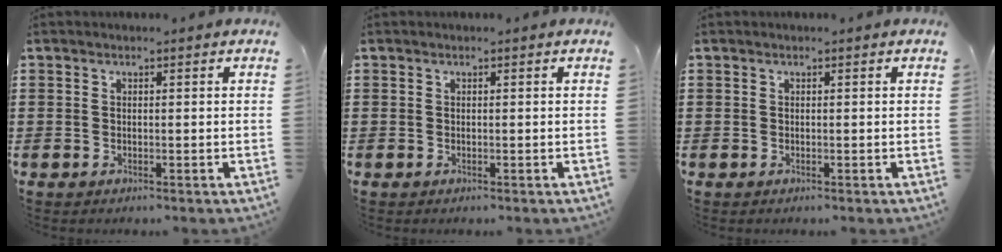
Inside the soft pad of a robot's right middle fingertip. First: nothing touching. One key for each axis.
{"total": 0.0}
{"total": 0.0}